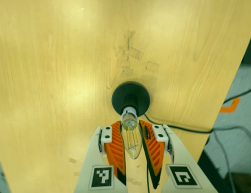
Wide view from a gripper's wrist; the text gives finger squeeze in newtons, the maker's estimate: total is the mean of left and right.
{"total": 18.0, "left": 17.2, "right": 18.8}